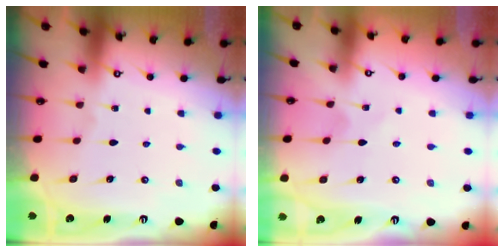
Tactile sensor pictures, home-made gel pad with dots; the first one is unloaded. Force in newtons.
{"total": 1.0, "press": 1.0, "slide": 0.1}